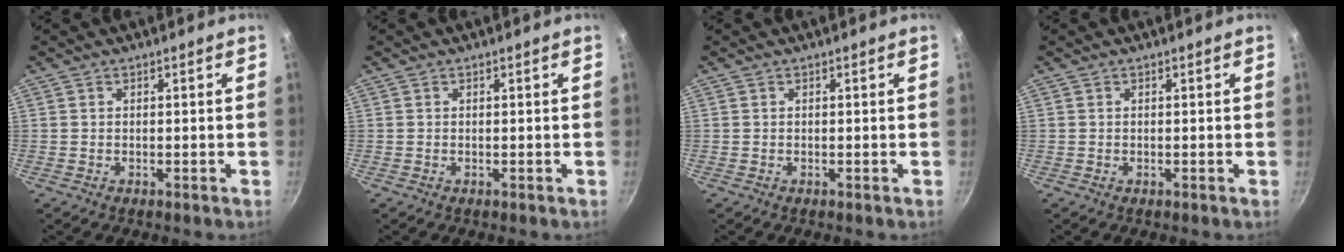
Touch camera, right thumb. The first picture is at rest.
{"total": 0.0}
{"total": 0.0}
{"total": 0.0}